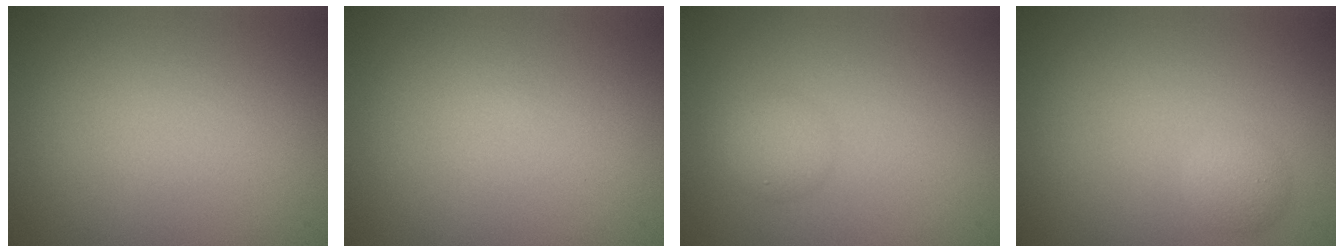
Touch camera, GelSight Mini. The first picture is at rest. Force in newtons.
{"total": 0.0}
{"total": 1.6, "press": 1.6, "slide": 0.1}
{"total": 1.3, "press": 1.3, "slide": 0.1}